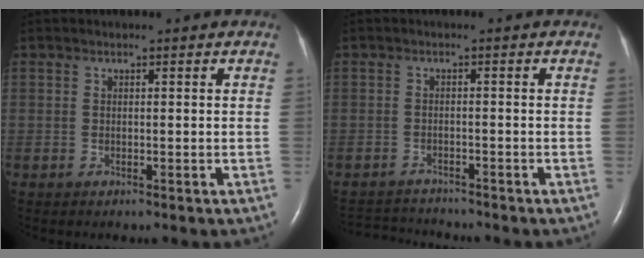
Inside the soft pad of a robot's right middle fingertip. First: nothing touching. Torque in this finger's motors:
{"motor_torque": [-0.33, -0.20, -0.13, -0.04]}